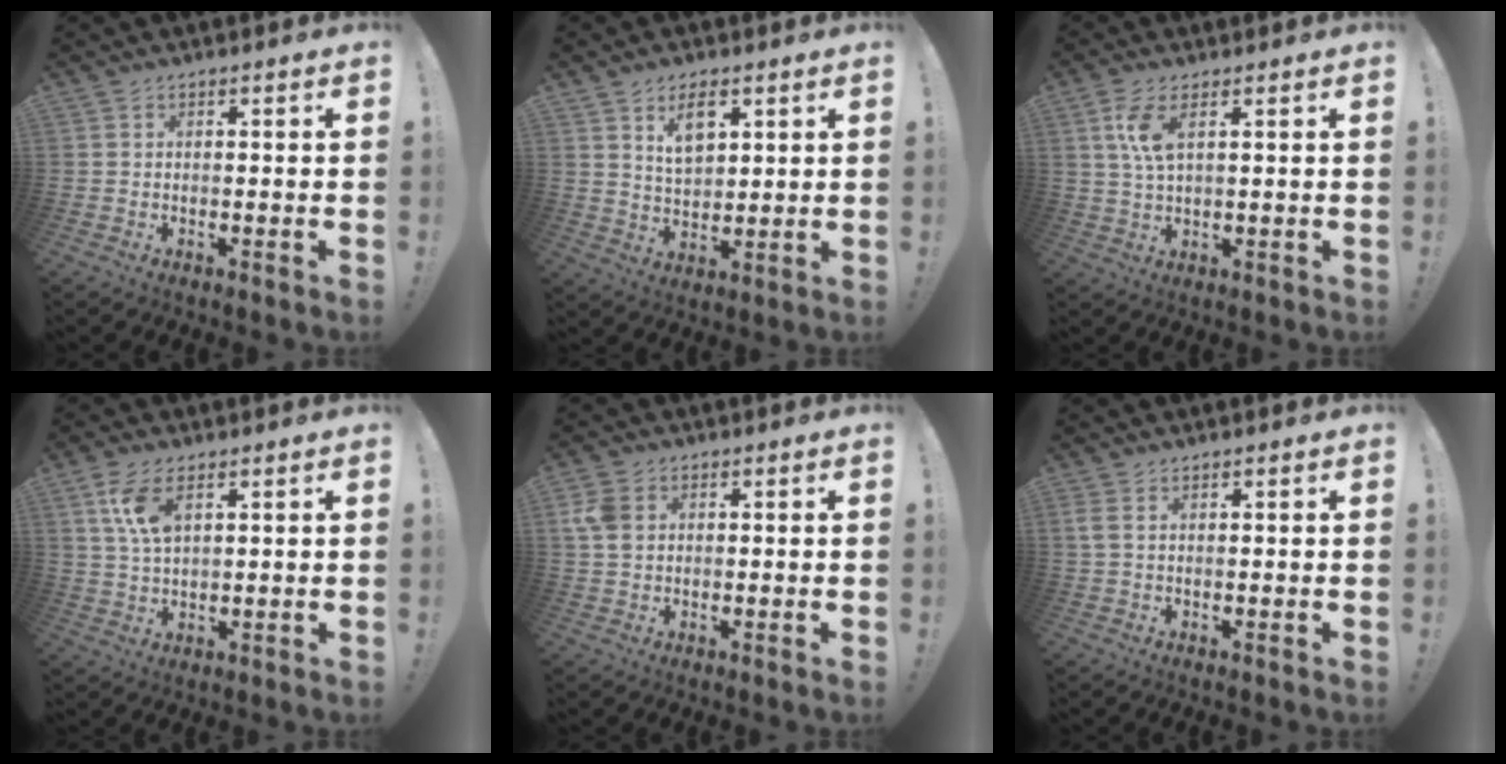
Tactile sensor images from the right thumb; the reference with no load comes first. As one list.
[{"total": 8.4, "force": [4.7, 4.6, 5.3], "torque": [-0.077, -0.019, 0.085]}, {"total": 6.5, "force": [2.6, 2.3, 5.4], "torque": [-0.109, -0.006, 0.043]}, {"total": 8.2, "force": [3.8, 3.9, 6.2], "torque": [-0.122, -0.016, 0.067]}, {"total": 6.5, "force": [1.7, 4.8, 4.1], "torque": [-0.079, 0.002, 0.035]}, {"total": 1.3, "force": [0.9, 0.3, 1.0], "torque": [-0.024, 0.001, 0.016]}]